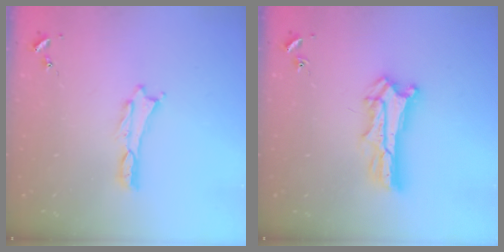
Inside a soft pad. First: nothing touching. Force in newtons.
{"total": 6.6, "press": 6.6, "slide": 0.6}